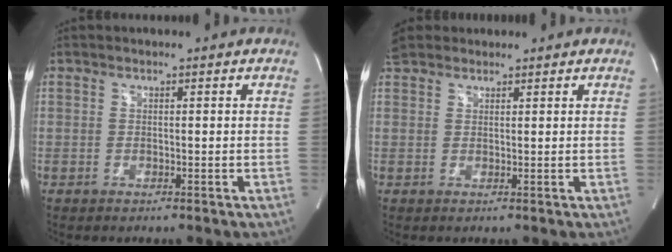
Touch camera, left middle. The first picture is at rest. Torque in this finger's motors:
{"motor_torque": [0.63, -0.45, 0.37, 0.06]}